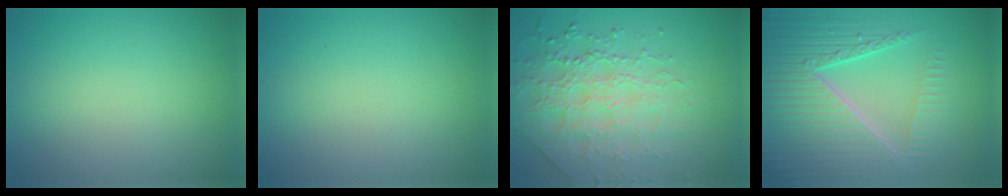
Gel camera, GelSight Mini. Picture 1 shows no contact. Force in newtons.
{"total": 0.0}
{"total": 5.2, "press": 4.7, "slide": 2.1}
{"total": 8.2, "press": 5.9, "slide": 5.6}